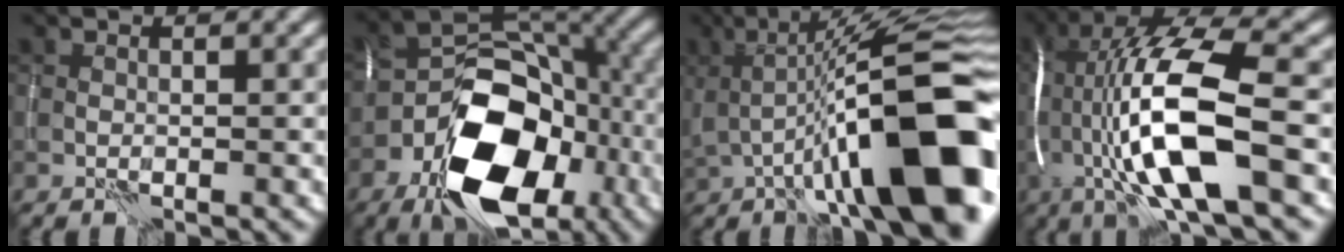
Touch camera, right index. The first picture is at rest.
{"total": 13.9, "force": [-6.0, 8.3, 9.4], "torque": [-0.144, -0.010, -0.099]}
{"total": 14.0, "force": [-2.8, 4.0, 13.2], "torque": [-0.191, 0.017, -0.047]}
{"total": 13.7, "force": [-2.1, 3.8, 13.0], "torque": [-0.254, 0.020, -0.039]}